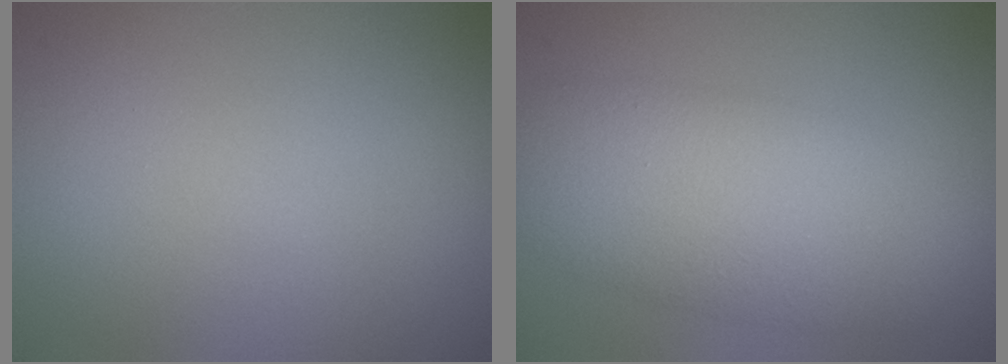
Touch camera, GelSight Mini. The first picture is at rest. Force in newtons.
{"total": 7.6, "press": 7.6, "slide": 0.3}